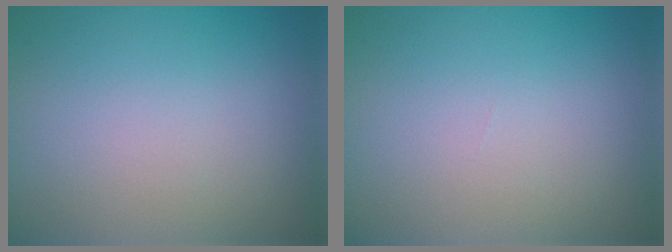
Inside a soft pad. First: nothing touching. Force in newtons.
{"total": 0.0}